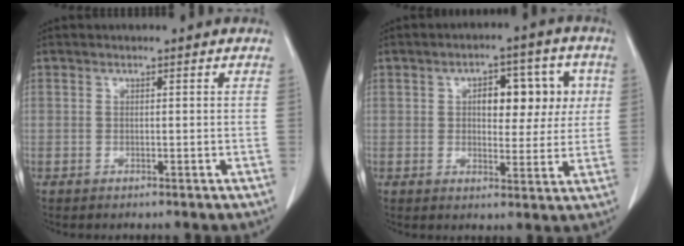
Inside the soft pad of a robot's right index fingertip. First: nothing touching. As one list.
[{"total": 9.2, "force": [2.2, 4.7, 7.6], "torque": [-0.093, 0.028, 0.033]}]